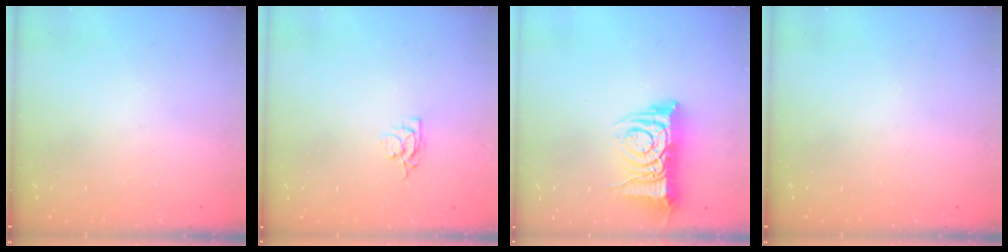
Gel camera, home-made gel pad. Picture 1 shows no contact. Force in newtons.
{"total": 3.9, "press": 3.9, "slide": 0.4}
{"total": 10.2, "press": 10.1, "slide": 1.3}
{"total": 0.0}